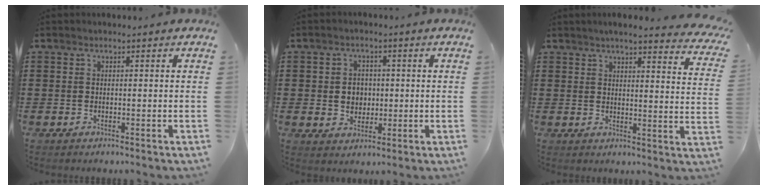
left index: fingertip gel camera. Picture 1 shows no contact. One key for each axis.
{"total": 3.6, "fx": 0.1, "fy": 3.2, "fz": 1.8, "tx": -0.038, "ty": 0.005, "tz": -0.004}
{"total": 4.3, "fx": 3.9, "fy": -0.3, "fz": 1.7, "tx": -0.050, "ty": -0.017, "tz": 0.066}